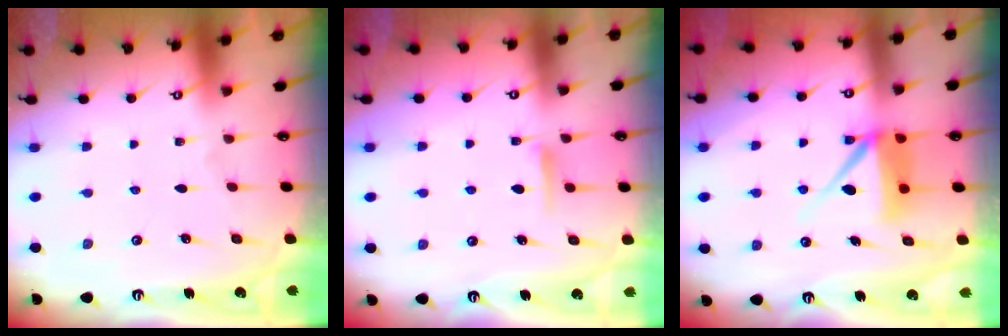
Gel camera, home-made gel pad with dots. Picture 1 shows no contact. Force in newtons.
{"total": 6.0, "press": 5.9, "slide": 0.8}
{"total": 9.1, "press": 9.1, "slide": 1.0}